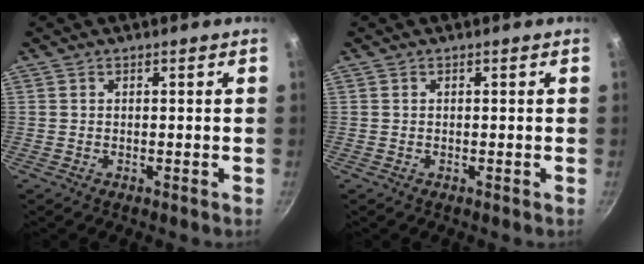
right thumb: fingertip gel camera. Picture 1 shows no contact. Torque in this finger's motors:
{"motor_torque": [-0.01, 0.38, 0.18, -0.09, 0.04]}